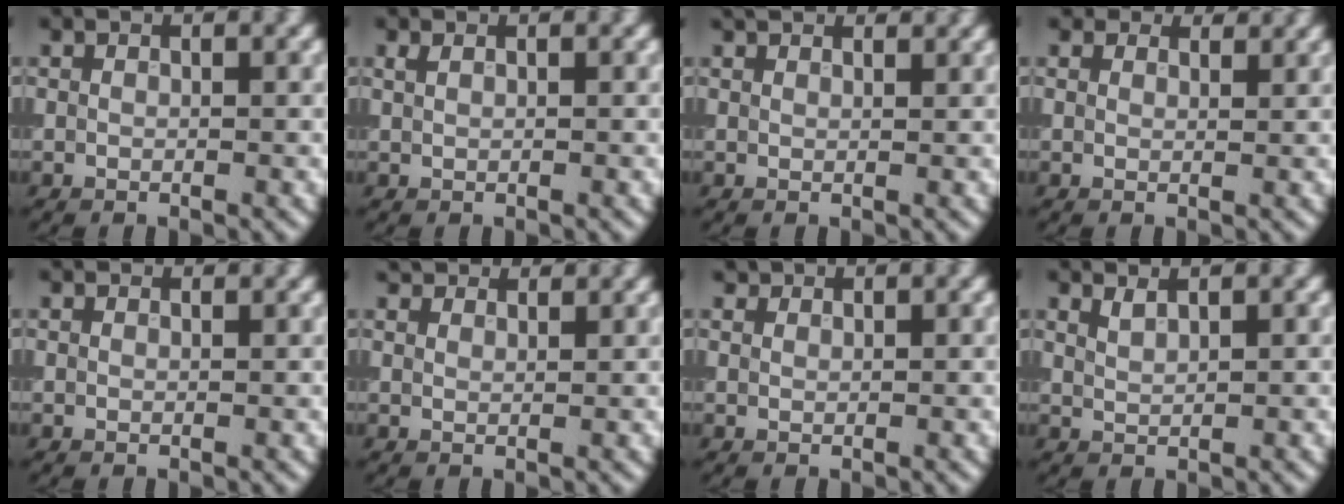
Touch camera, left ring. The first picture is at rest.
{"total": 0.6, "force": [0.4, 0.2, 0.4], "torque": [-0.008, 0.004, 0.010]}
{"total": 2.9, "force": [2.7, 0.5, 0.9], "torque": [-0.017, 0.006, 0.034]}
{"total": 2.9, "force": [2.6, 1.1, 0.7], "torque": [-0.013, -0.007, 0.034]}
{"total": 1.1, "force": [1.1, 0.2, 0.2], "torque": [-0.008, -0.005, 0.009]}
{"total": 4.7, "force": [4.1, 1.8, 1.6], "torque": [-0.039, 0.008, 0.061]}
{"total": 1.1, "force": [1.0, 0.5, 0.2], "torque": [-0.004, -0.001, 0.017]}
{"total": 1.0, "force": [0.9, 0.2, 0.5], "torque": [-0.012, -0.002, 0.022]}